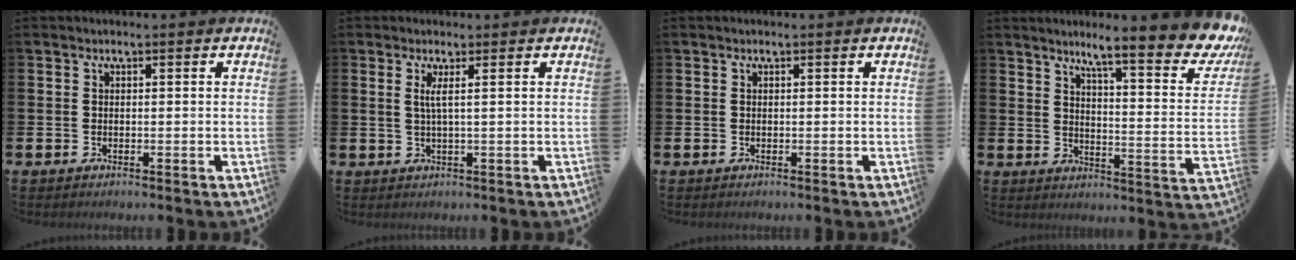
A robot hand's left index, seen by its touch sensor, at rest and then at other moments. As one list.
[{"total": 1.7, "force": [0.5, -0.5, 1.6], "torque": [-0.037, -0.004, 0.009]}, {"total": 0.0}, {"total": 8.9, "force": [6.9, 0.8, 5.6], "torque": [-0.093, -0.071, 0.099]}]